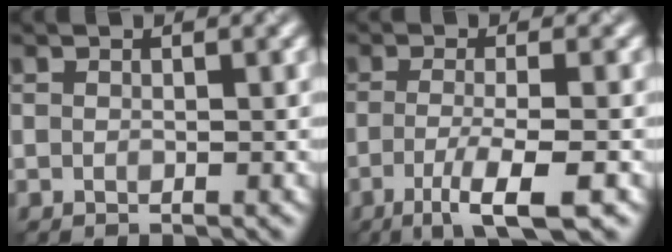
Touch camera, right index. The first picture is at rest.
{"total": 4.8, "force": [-2.6, 0.7, 4.0], "torque": [-0.075, -0.002, -0.044]}